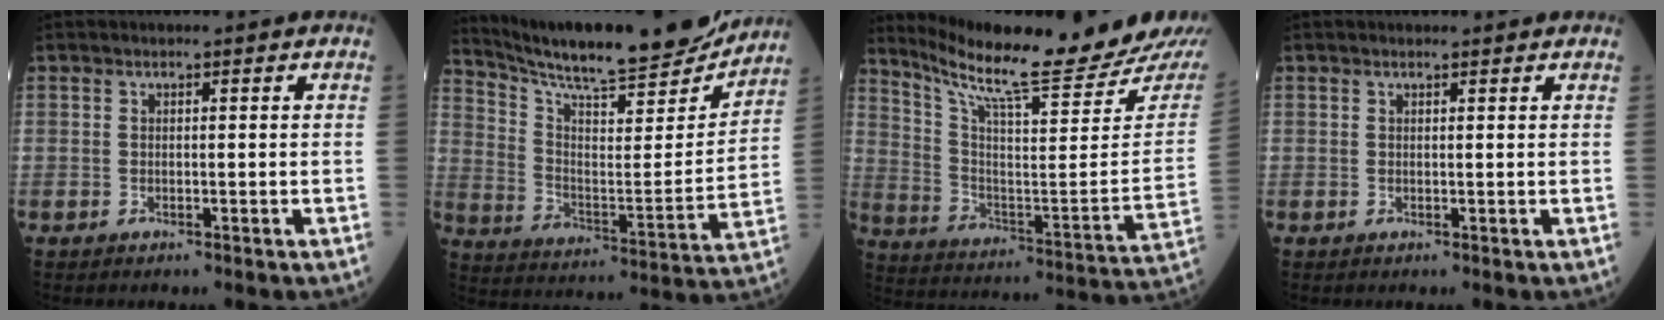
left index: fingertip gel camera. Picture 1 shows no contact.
{"total": 22.5, "force": [20.7, 2.1, 8.6], "torque": [-0.152, -0.043, 0.307]}
{"total": 21.6, "force": [19.4, -0.8, 9.4], "torque": [-0.168, -0.088, 0.286]}
{"total": 1.5, "force": [1.4, 0.2, 0.3], "torque": [-0.013, 0.006, 0.016]}